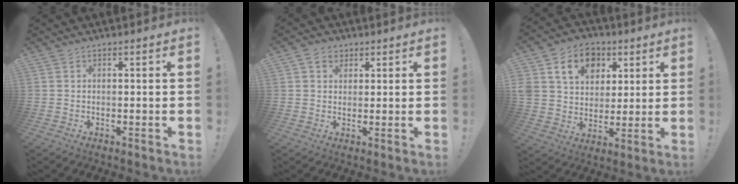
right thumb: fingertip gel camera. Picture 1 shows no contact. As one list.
[{"total": 4.4, "force": [2.2, 3.4, 1.7], "torque": [-0.023, -0.004, 0.039]}, {"total": 14.7, "force": [6.1, 11.5, 6.9], "torque": [-0.099, -0.018, 0.118]}]